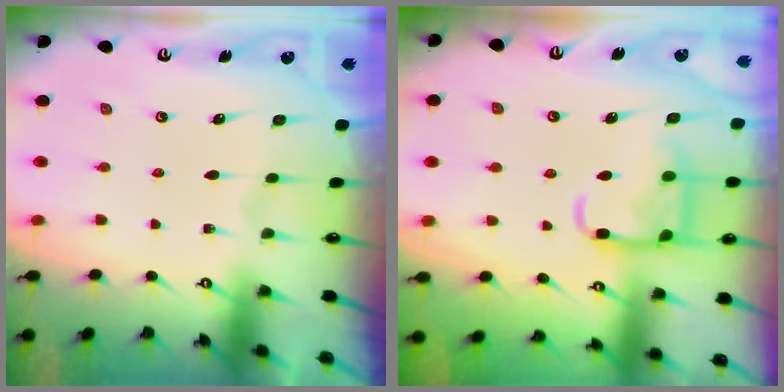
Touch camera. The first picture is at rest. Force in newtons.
{"total": 12.9, "press": 12.8, "slide": 1.4}